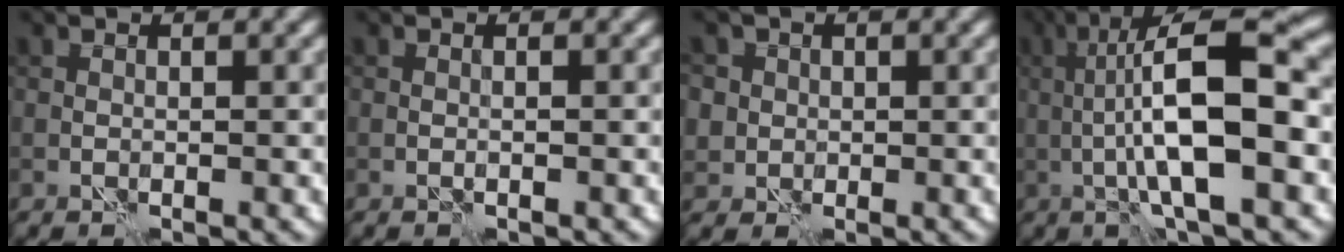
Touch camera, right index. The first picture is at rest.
{"total": 0.0}
{"total": 3.6, "force": [1.2, 3.2, 1.1], "torque": [-0.016, 0.011, 0.012]}
{"total": 10.5, "force": [-0.5, 2.6, 10.2], "torque": [-0.173, 0.016, -0.014]}